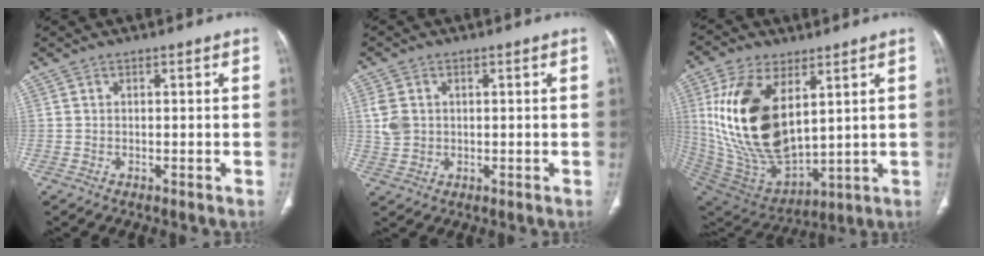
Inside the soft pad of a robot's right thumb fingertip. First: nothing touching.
{"total": 4.7, "force": [0.8, 3.7, 2.7], "torque": [-0.050, -0.001, 0.021]}
{"total": 22.9, "force": [6.2, 12.2, 18.3], "torque": [-0.350, -0.035, 0.133]}